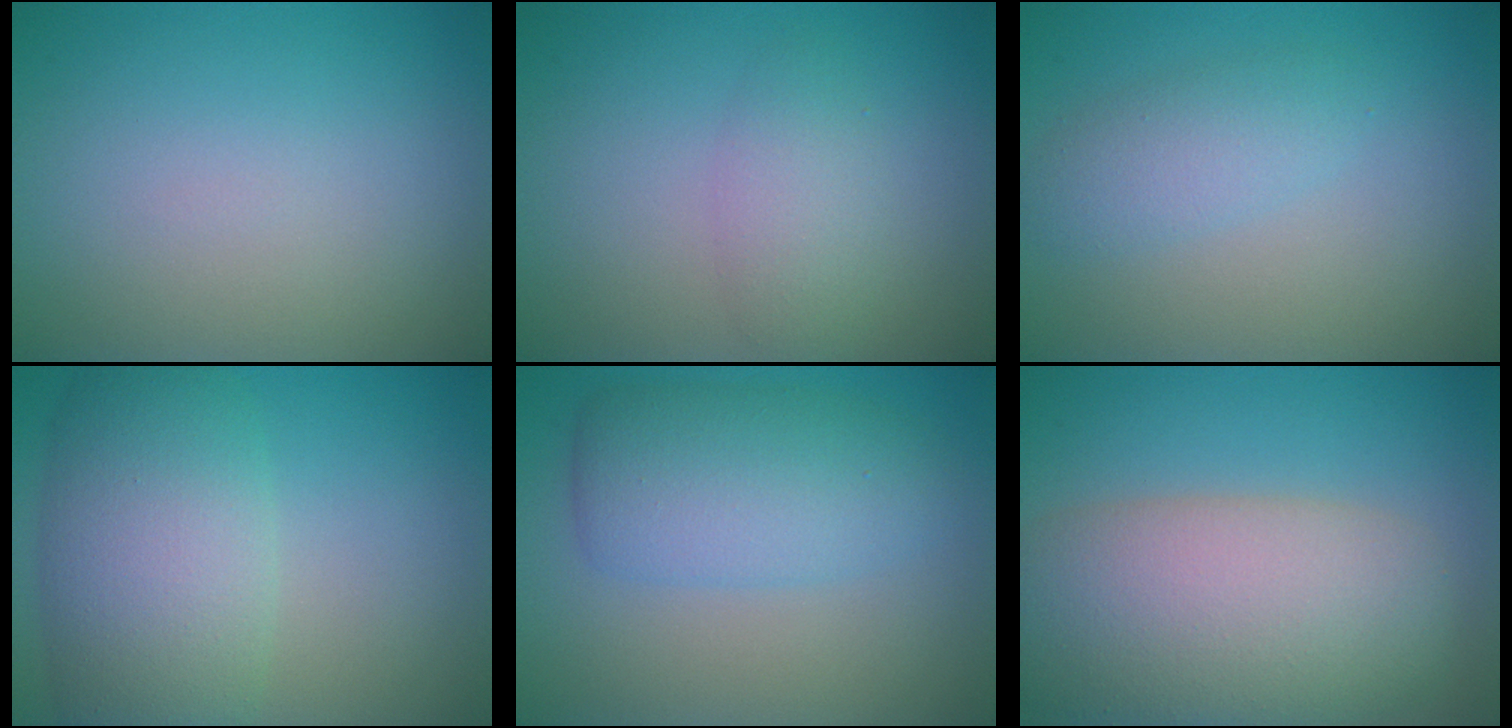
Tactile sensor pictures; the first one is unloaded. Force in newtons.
{"total": 2.4, "press": 2.4, "slide": 0.0}
{"total": 2.4, "press": 2.4, "slide": 0.1}
{"total": 8.1, "press": 8.1, "slide": 0.5}
{"total": 5.4, "press": 5.4, "slide": 0.3}
{"total": 10.1, "press": 10.1, "slide": 0.7}